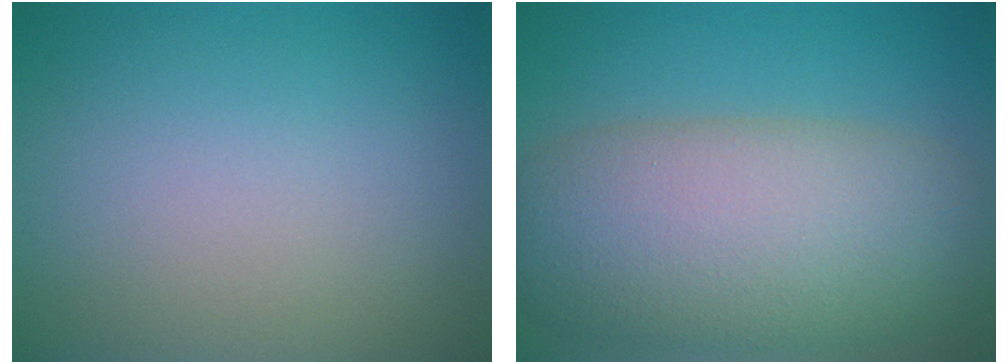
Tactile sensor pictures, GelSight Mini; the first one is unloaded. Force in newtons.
{"total": 10.8, "press": 10.8, "slide": 0.5}